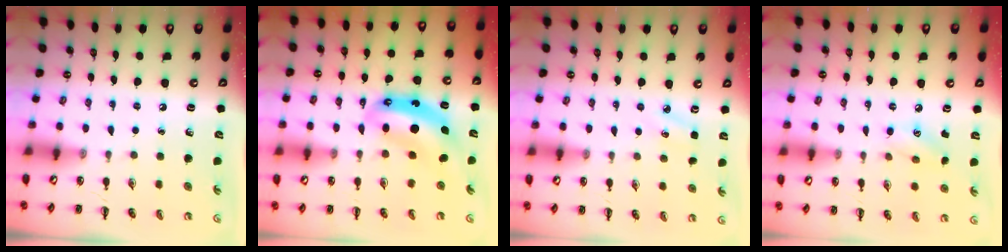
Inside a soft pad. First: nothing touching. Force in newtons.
{"total": 9.1, "press": 8.8, "slide": 2.2}
{"total": 3.8, "press": 3.6, "slide": 1.2}
{"total": 6.2, "press": 6.1, "slide": 1.1}